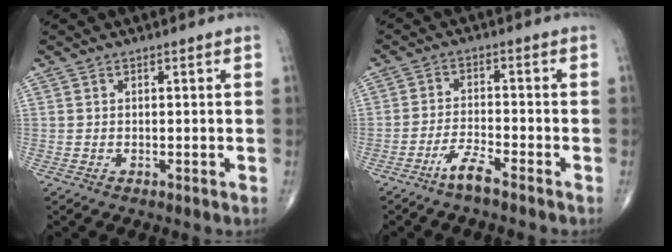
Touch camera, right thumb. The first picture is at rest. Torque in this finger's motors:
{"motor_torque": [0.61, 0.24, 0.14, -0.35, 0.04]}